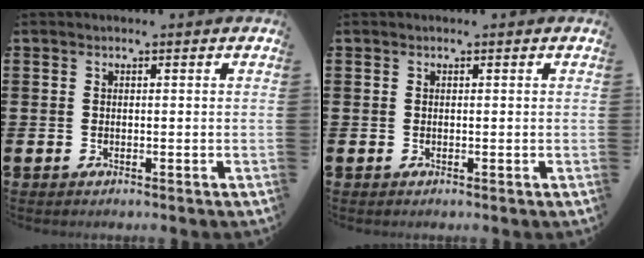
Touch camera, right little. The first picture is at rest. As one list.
[{"total": 0.0}]